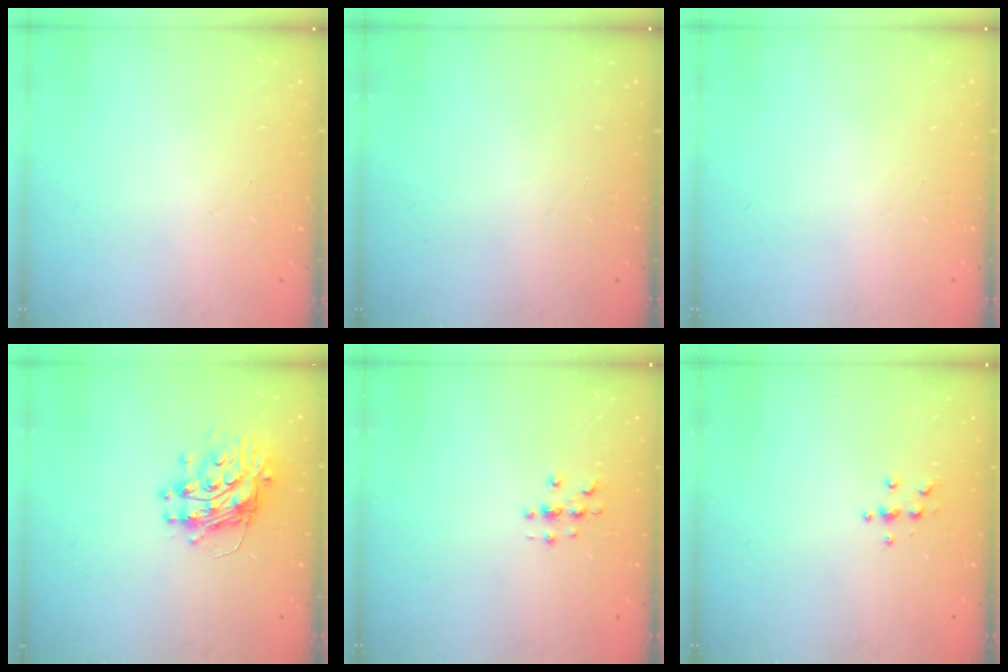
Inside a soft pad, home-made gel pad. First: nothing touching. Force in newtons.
{"total": 0.0}
{"total": 0.0}
{"total": 12.0, "press": 11.9, "slide": 1.2}
{"total": 3.1, "press": 3.1, "slide": 0.3}
{"total": 4.0, "press": 3.9, "slide": 0.6}